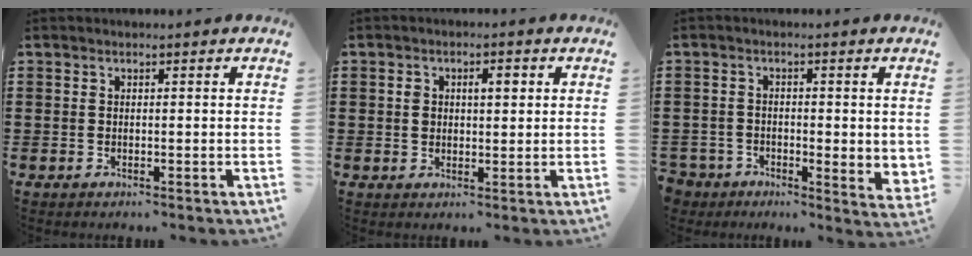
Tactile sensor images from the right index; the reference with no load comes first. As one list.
[{"total": 2.9, "force": [0.6, 1.6, 2.4], "torque": [-0.042, 0.007, 0.005]}, {"total": 2.4, "force": [-1.2, 1.9, 0.7], "torque": [-0.023, 0.006, -0.028]}]